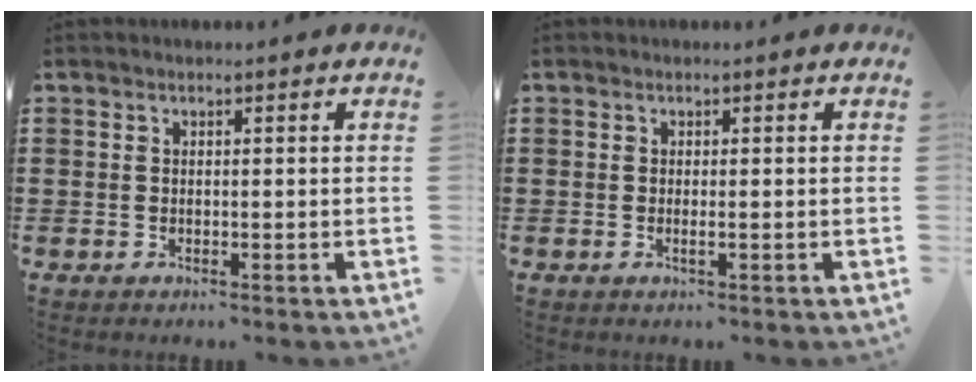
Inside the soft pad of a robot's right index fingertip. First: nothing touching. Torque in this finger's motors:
{"motor_torque": [-0.41, 0.46, -0.05, 0.00]}